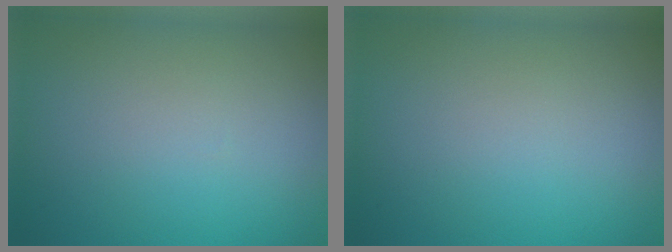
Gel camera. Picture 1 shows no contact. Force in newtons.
{"total": 0.0}